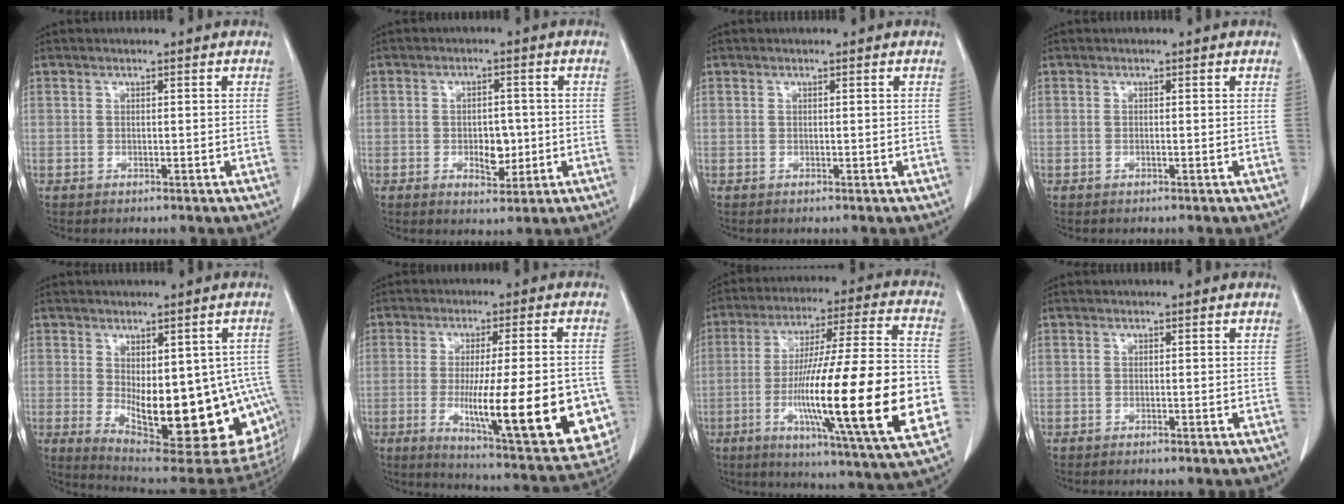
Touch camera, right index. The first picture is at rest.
{"total": 4.4, "force": [-0.7, 2.5, 3.6], "torque": [-0.046, 0.002, -0.004]}
{"total": 0.0}
{"total": 0.0}
{"total": 21.2, "force": [-4.7, 8.7, 18.7], "torque": [-0.170, -0.008, -0.038]}
{"total": 22.3, "force": [-4.6, 3.3, 21.6], "torque": [-0.257, -0.033, -0.052]}
{"total": 27.0, "force": [-5.5, 1.5, 26.4], "torque": [-0.396, -0.019, -0.091]}
{"total": 0.9, "force": [-0.8, 0.0, 0.5], "torque": [-0.010, -0.001, -0.010]}